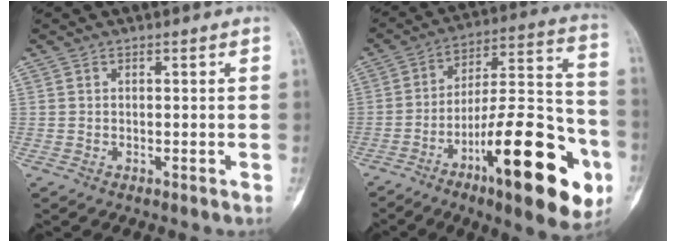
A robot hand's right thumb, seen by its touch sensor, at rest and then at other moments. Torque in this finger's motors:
{"motor_torque": [0.80, 0.77, 1.81, -0.97, 0.12]}